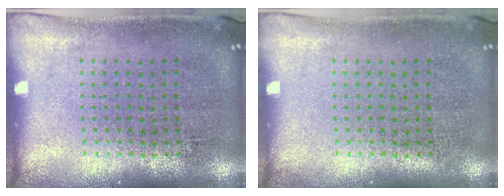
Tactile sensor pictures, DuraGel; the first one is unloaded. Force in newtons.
{"total": 0.0}